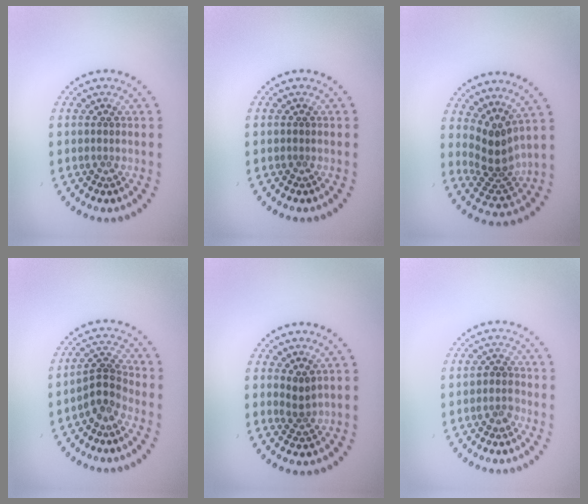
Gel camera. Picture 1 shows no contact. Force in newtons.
{"total": 0.0}
{"total": 3.4, "press": 2.3, "slide": 2.5}
{"total": 2.9, "press": 2.1, "slide": 1.9}
{"total": 1.6, "press": 1.0, "slide": 1.2}
{"total": 1.6, "press": 1.4, "slide": 0.8}